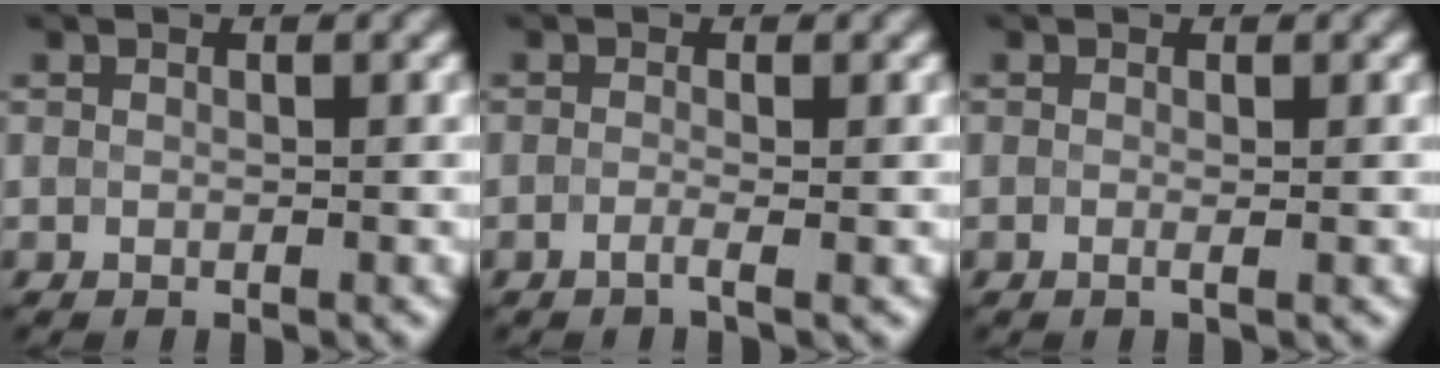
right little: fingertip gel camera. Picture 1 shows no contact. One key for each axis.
{"total": 1.2, "fx": -1.1, "fy": 0.0, "fz": 0.5, "tx": -0.008, "ty": -0.007, "tz": -0.018}
{"total": 0.6, "fx": -0.5, "fy": -0.1, "fz": 0.3, "tx": -0.007, "ty": -0.004, "tz": -0.010}